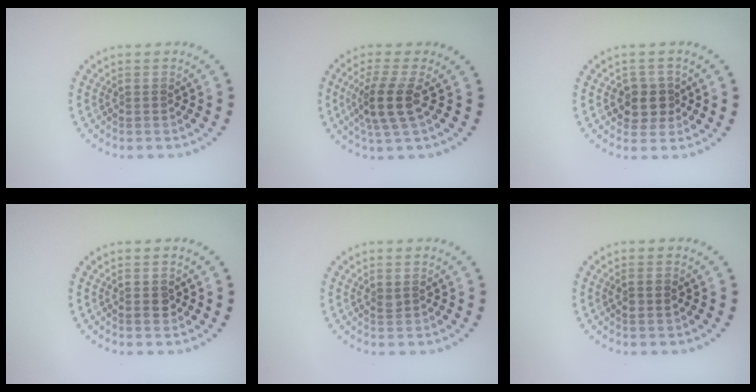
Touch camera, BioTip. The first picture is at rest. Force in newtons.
{"total": 3.7, "press": 2.9, "slide": 2.3}
{"total": 2.6, "press": 2.4, "slide": 1.0}
{"total": 1.3, "press": 1.2, "slide": 0.4}
{"total": 0.6, "press": 0.5, "slide": 0.3}
{"total": 1.1, "press": 1.0, "slide": 0.3}